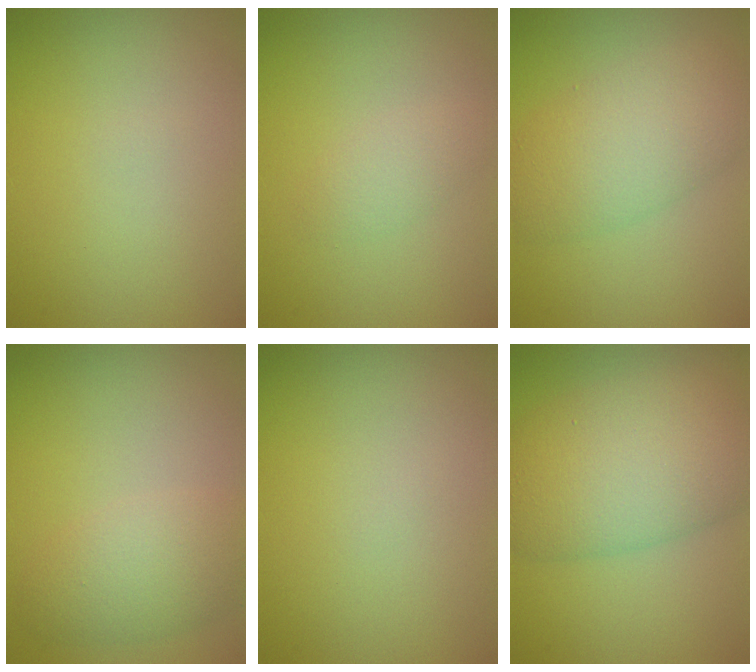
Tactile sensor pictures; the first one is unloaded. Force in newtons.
{"total": 1.5, "press": 1.5, "slide": 0.0}
{"total": 5.4, "press": 5.4, "slide": 0.2}
{"total": 3.5, "press": 3.5, "slide": 0.1}
{"total": 0.0}
{"total": 9.4, "press": 9.3, "slide": 0.4}